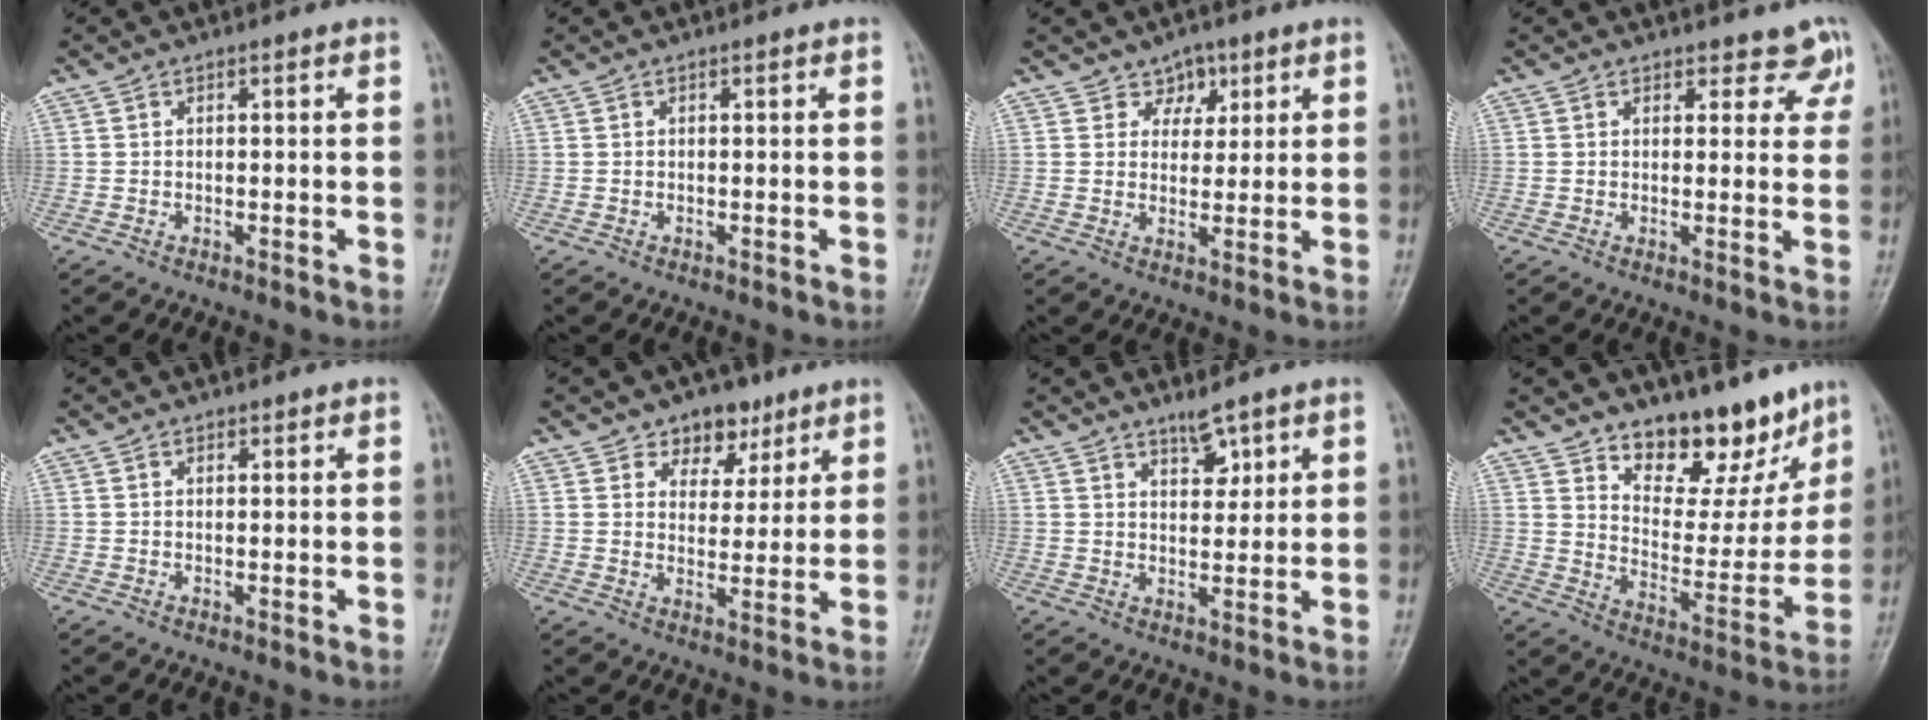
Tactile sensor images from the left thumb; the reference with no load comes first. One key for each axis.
{"total": 0.0}
{"total": 4.0, "fx": 2.4, "fy": 3.1, "fz": 0.9, "tx": 0.017, "ty": -0.011, "tz": 0.035}
{"total": 4.4, "fx": 3.6, "fy": 2.5, "fz": 0.6, "tx": 0.029, "ty": -0.022, "tz": 0.031}
{"total": 0.6, "fx": 0.5, "fy": 0.4, "fz": 0.1, "tx": 0.001, "ty": -0.003, "tz": 0.005}
{"total": 7.1, "fx": 4.7, "fy": 4.9, "fz": 2.1, "tx": 0.005, "ty": -0.021, "tz": 0.073}
{"total": 3.8, "fx": 2.8, "fy": 1.5, "fz": 2.1, "tx": -0.022, "ty": -0.023, "tz": 0.049}
{"total": 15.3, "fx": 11.9, "fy": 6.9, "fz": 6.8, "tx": -0.037, "ty": -0.090, "tz": 0.191}